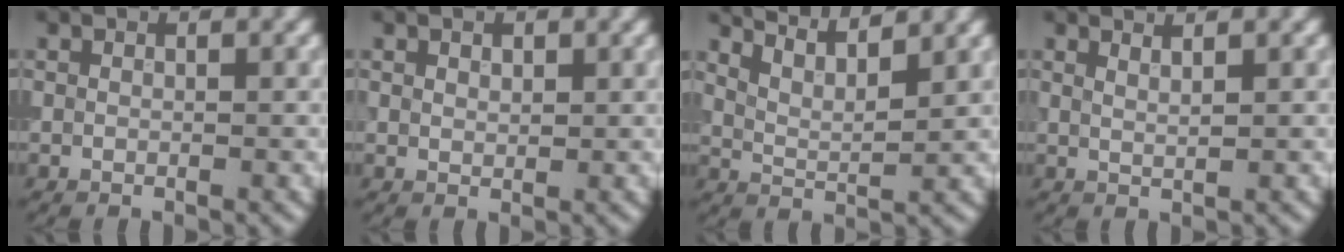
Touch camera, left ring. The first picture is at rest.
{"total": 0.9, "force": [0.6, 0.6, 0.4], "torque": [-0.007, 0.000, 0.011]}
{"total": 5.6, "force": [4.8, 1.3, 2.7], "torque": [-0.034, 0.018, 0.054]}
{"total": 2.0, "force": [1.3, 0.7, 1.3], "torque": [-0.003, 0.005, 0.004]}